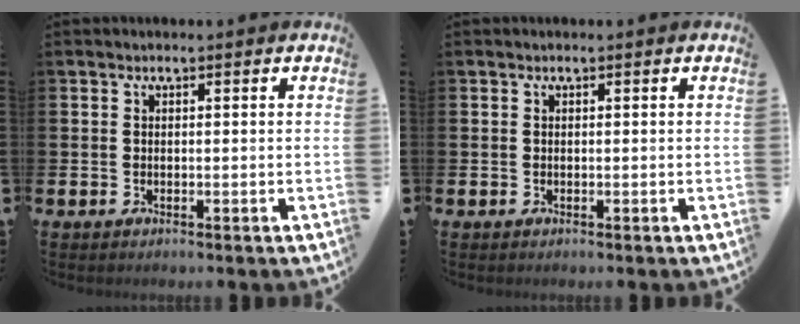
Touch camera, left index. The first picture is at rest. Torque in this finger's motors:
{"motor_torque": [-0.05, 0.06, 0.02, 0.00]}